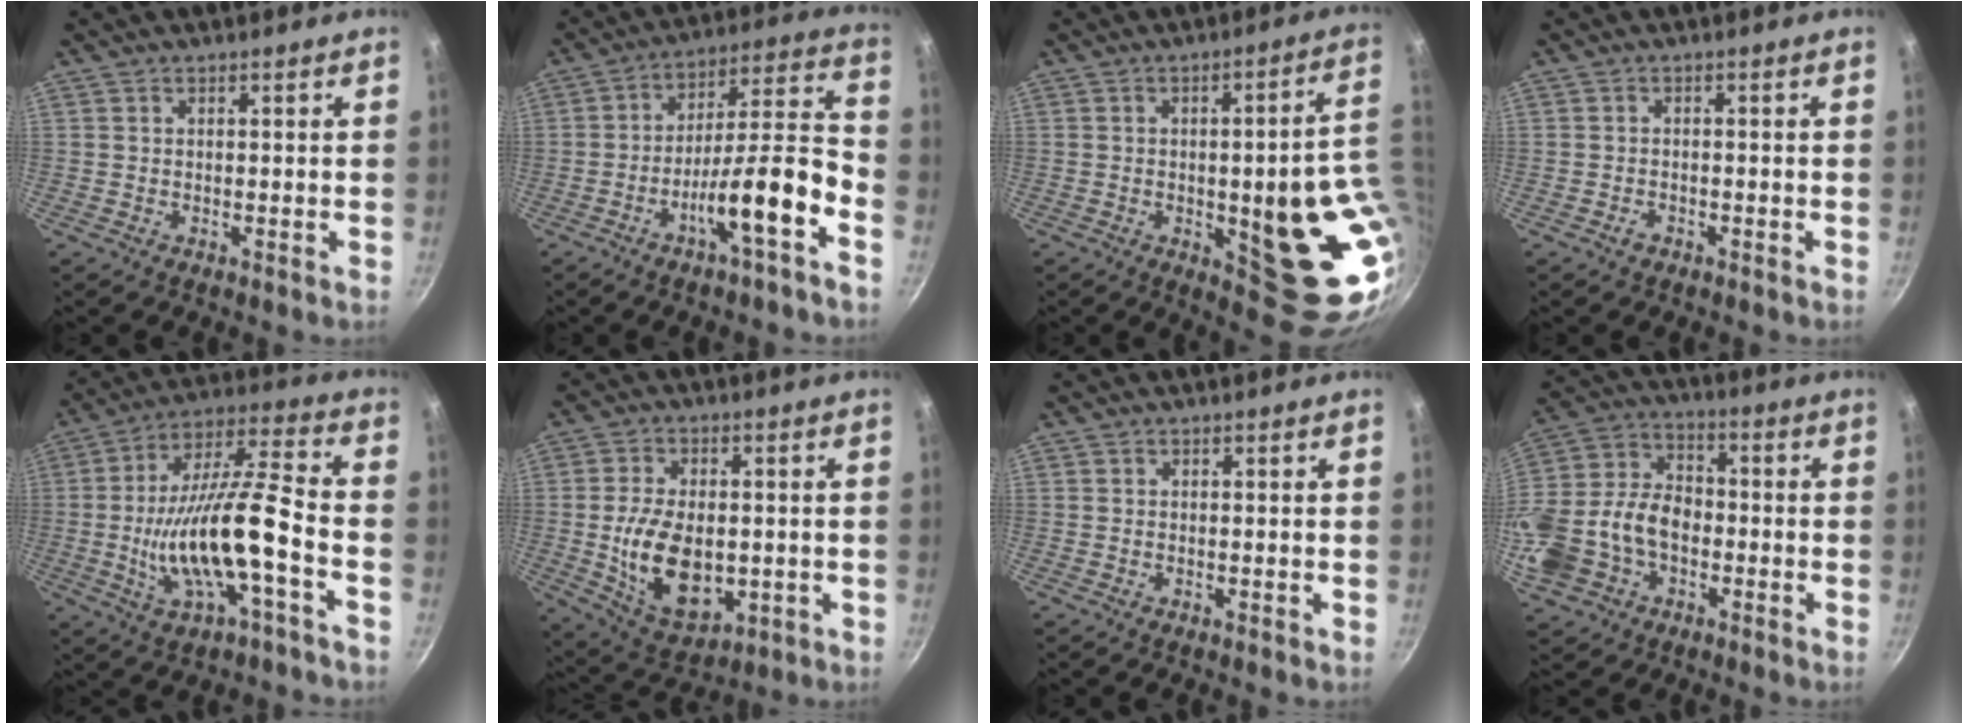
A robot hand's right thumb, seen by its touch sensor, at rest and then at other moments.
{"total": 14.1, "force": [-6.6, 2.4, 12.2], "torque": [-0.182, 0.057, -0.108]}
{"total": 20.0, "force": [-1.6, 6.7, 18.8], "torque": [-0.188, -0.004, -0.014]}
{"total": 1.4, "force": [-1.0, 0.8, 0.6], "torque": [-0.015, 0.011, -0.018]}
{"total": 17.8, "force": [-4.6, 4.8, 16.5], "torque": [-0.302, 0.036, -0.083]}
{"total": 14.9, "force": [-1.4, 9.3, 11.5], "torque": [-0.185, -0.006, -0.009]}
{"total": 0.0}
{"total": 18.9, "force": [-4.5, 13.8, 12.1], "torque": [-0.250, 0.056, -0.085]}